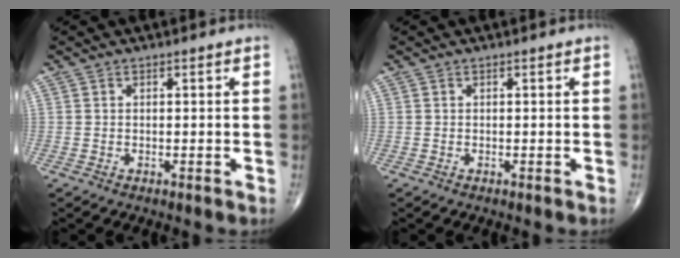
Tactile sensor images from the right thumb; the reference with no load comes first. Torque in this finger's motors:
{"motor_torque": [-0.14, 0.14, 0.07, 0.17, 0.02]}